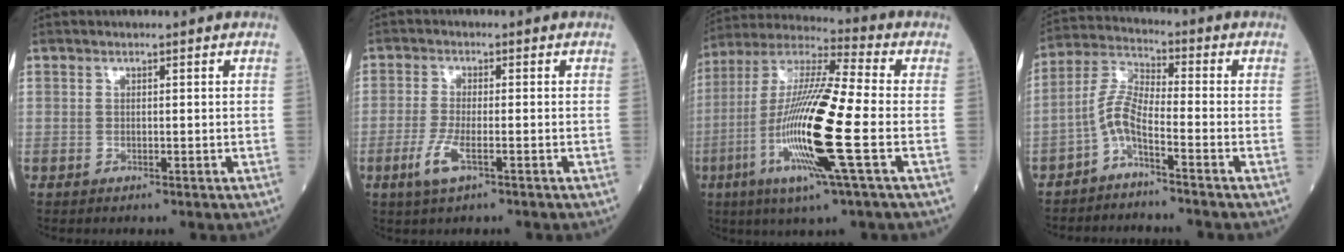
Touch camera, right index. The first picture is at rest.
{"total": 4.4, "force": [-2.1, 0.7, 3.8], "torque": [-0.087, -0.008, -0.042]}
{"total": 18.6, "force": [-4.8, 0.4, 18.0], "torque": [-0.368, -0.017, -0.100]}
{"total": 5.5, "force": [-3.4, 0.7, 4.2], "torque": [-0.098, 0.008, -0.074]}